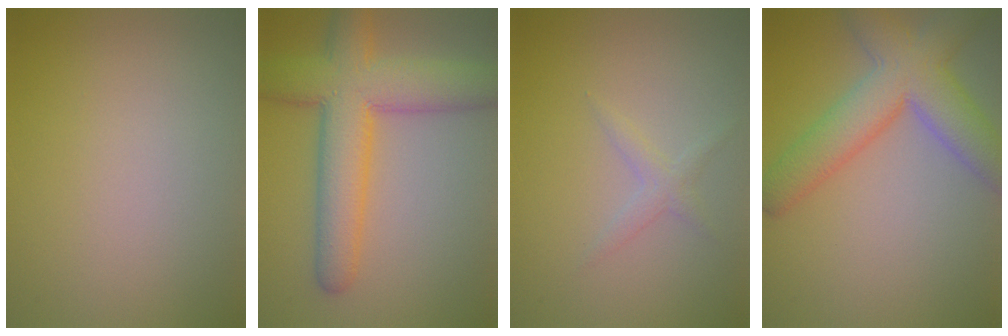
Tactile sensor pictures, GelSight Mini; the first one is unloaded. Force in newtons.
{"total": 8.4, "press": 8.4, "slide": 0.4}
{"total": 1.3, "press": 1.3, "slide": 0.1}
{"total": 7.3, "press": 7.3, "slide": 0.4}